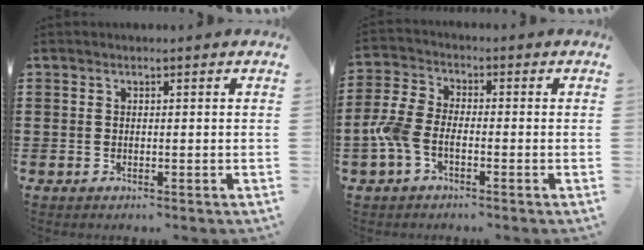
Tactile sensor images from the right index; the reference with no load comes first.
{"total": 5.4, "force": [-2.5, 2.8, 3.8], "torque": [-0.109, -0.001, -0.056]}